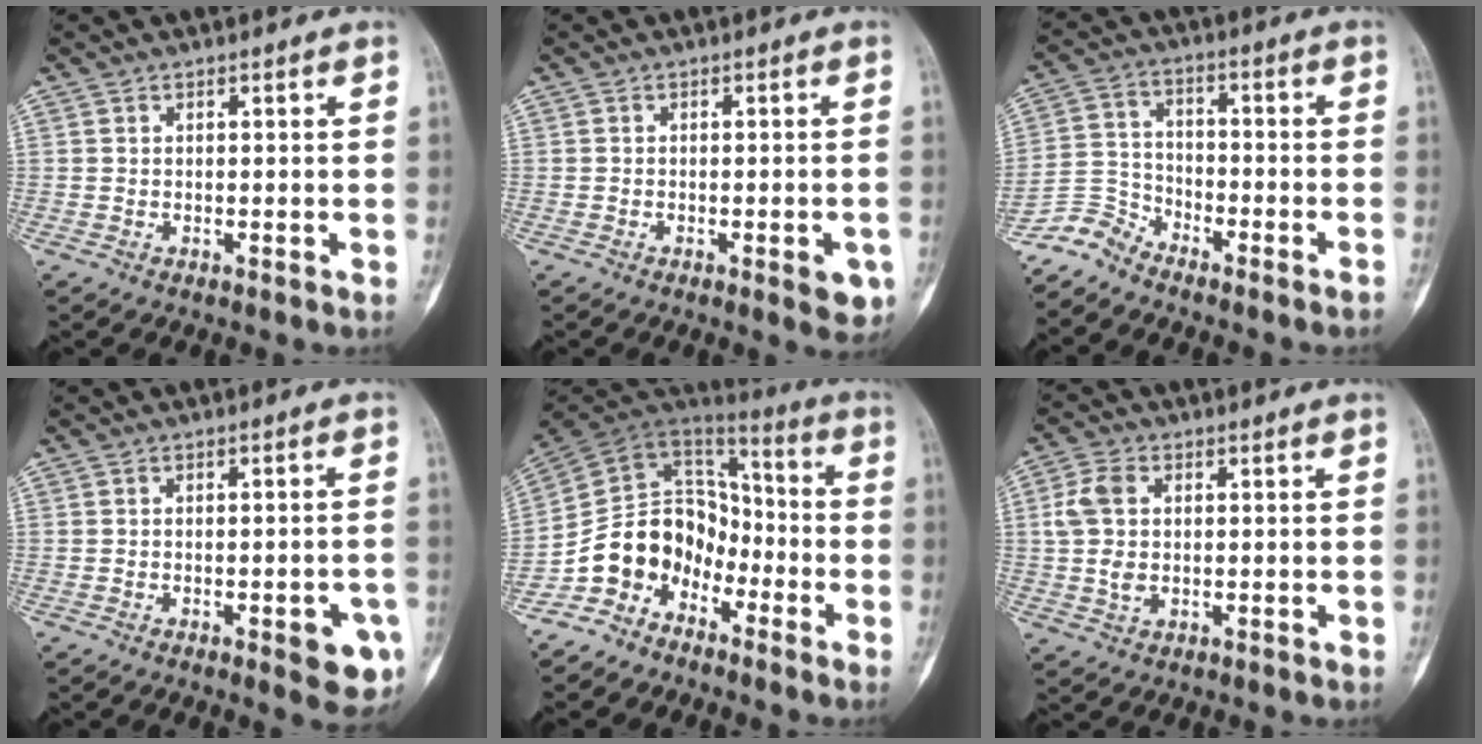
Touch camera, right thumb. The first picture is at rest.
{"total": 4.4, "force": [-1.8, 1.6, 3.7], "torque": [-0.025, 0.001, -0.019]}
{"total": 6.1, "force": [-5.9, 1.5, 0.2], "torque": [0.001, 0.047, -0.123]}
{"total": 8.3, "force": [-3.1, 2.6, 7.2], "torque": [-0.066, 0.004, -0.032]}
{"total": 13.7, "force": [-7.7, 10.2, 4.9], "torque": [-0.050, 0.102, -0.152]}
{"total": 6.4, "force": [0.5, 4.4, 4.6], "torque": [-0.091, 0.007, 0.008]}